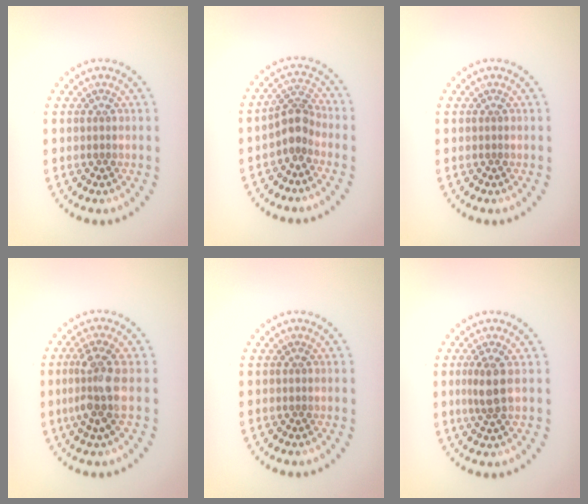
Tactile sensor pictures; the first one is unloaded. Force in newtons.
{"total": 2.6, "press": 2.0, "slide": 1.7}
{"total": 0.0}
{"total": 3.5, "press": 3.2, "slide": 1.5}
{"total": 0.0}
{"total": 2.2, "press": 1.9, "slide": 1.2}